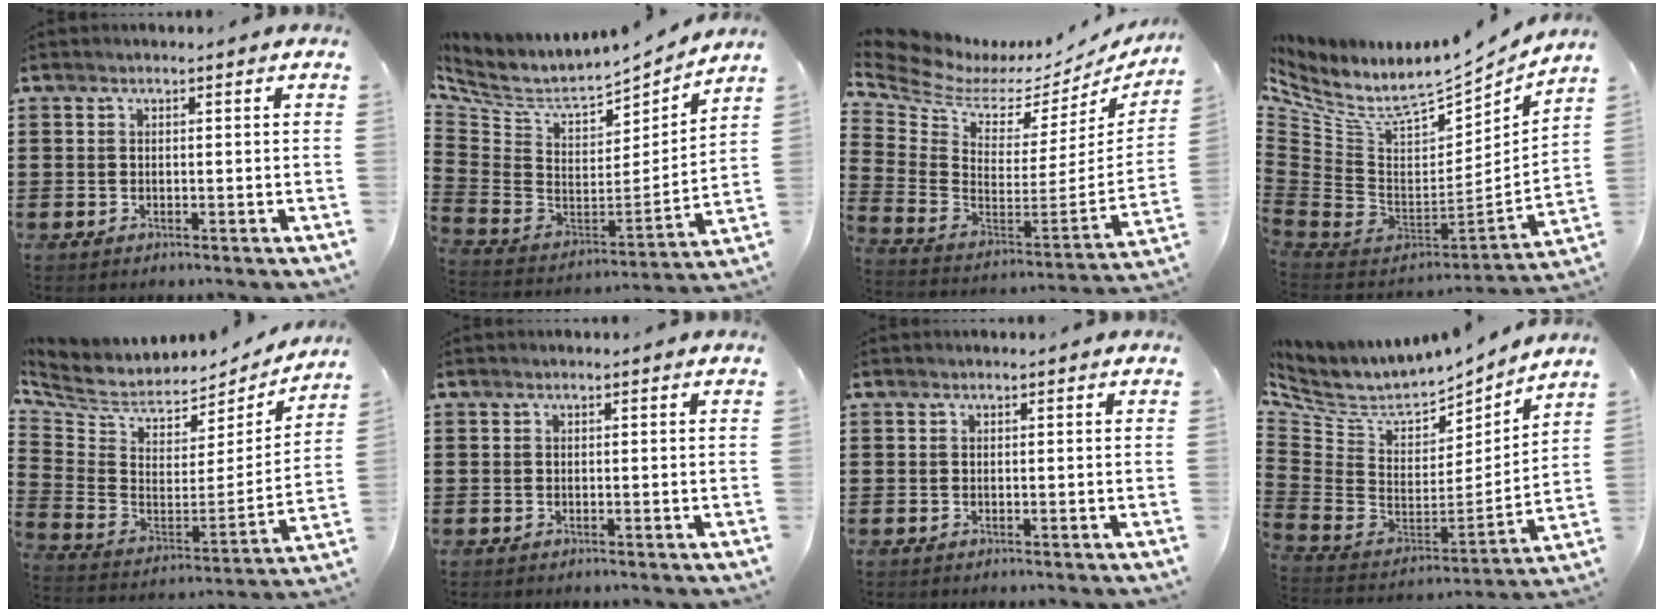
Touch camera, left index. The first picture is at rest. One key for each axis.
{"total": 6.0, "fx": 5.3, "fy": 1.8, "fz": 2.3, "tx": -0.080, "ty": -0.054, "tz": 0.087}
{"total": 5.1, "fx": 3.9, "fy": 2.5, "fz": 2.3, "tx": -0.083, "ty": -0.050, "tz": 0.062}
{"total": 8.4, "fx": 5.9, "fy": 3.6, "fz": 4.9, "tx": -0.120, "ty": -0.062, "tz": 0.103}
{"total": 4.7, "fx": 3.3, "fy": 2.9, "fz": 1.6, "tx": -0.058, "ty": -0.038, "tz": 0.057}
{"total": 0.0}
{"total": 0.0}
{"total": 6.5, "fx": 5.5, "fy": 2.3, "fz": 2.4, "tx": -0.085, "ty": -0.055, "tz": 0.093}